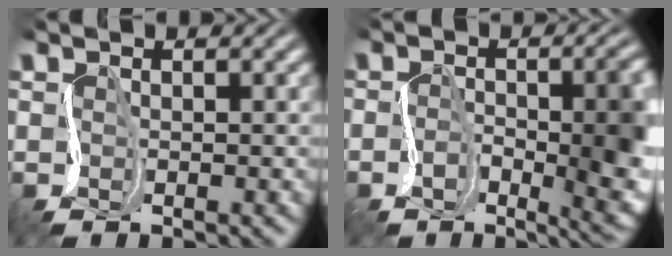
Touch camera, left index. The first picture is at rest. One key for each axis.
{"total": 9.3, "fx": -1.8, "fy": 3.8, "fz": 8.3, "tx": -0.117, "ty": -0.010, "tz": -0.024}